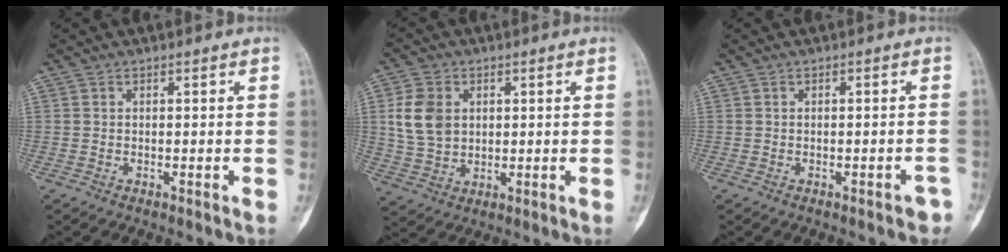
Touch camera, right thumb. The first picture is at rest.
{"total": 8.8, "force": [2.0, 6.6, 5.4], "torque": [-0.097, -0.005, 0.045]}
{"total": 2.0, "force": [-1.4, 0.9, 1.1], "torque": [-0.011, 0.015, -0.012]}